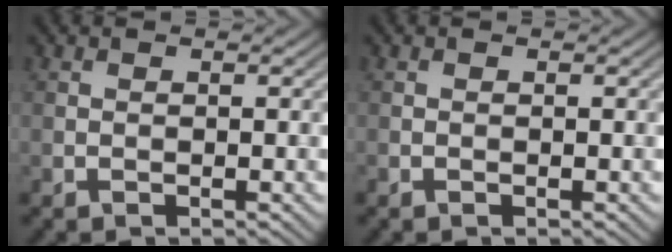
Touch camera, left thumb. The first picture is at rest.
{"total": 0.0}